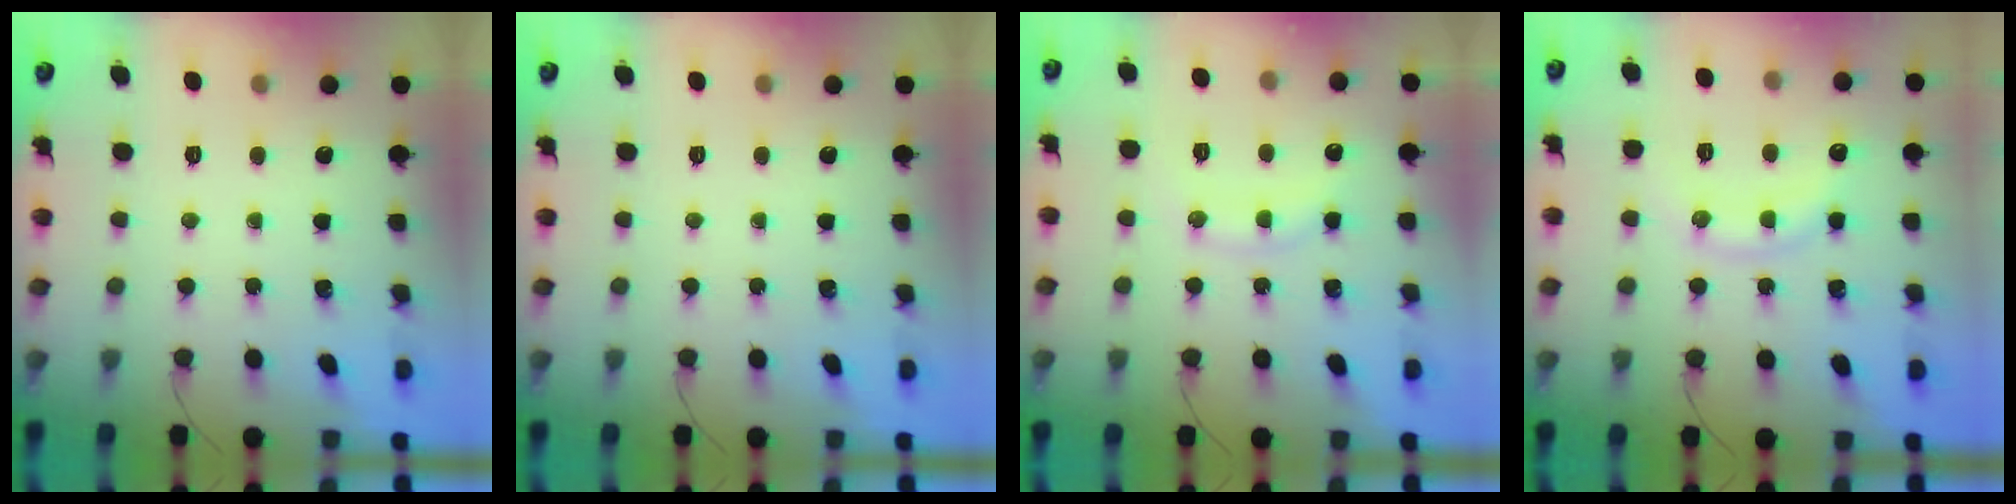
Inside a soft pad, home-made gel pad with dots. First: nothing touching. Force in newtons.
{"total": 0.0}
{"total": 9.7, "press": 9.6, "slide": 0.9}
{"total": 10.8, "press": 10.8, "slide": 0.7}